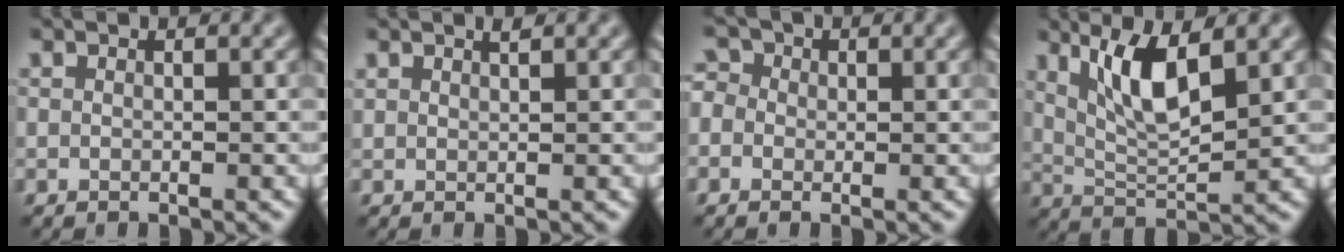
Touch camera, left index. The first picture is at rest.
{"total": 0.6, "force": [0.5, 0.1, 0.3], "torque": [-0.007, 0.002, 0.011]}
{"total": 2.7, "force": [0.4, 2.4, 1.1], "torque": [-0.012, 0.021, -0.016]}
{"total": 5.4, "force": [2.2, 1.6, 4.7], "torque": [-0.094, -0.007, 0.047]}